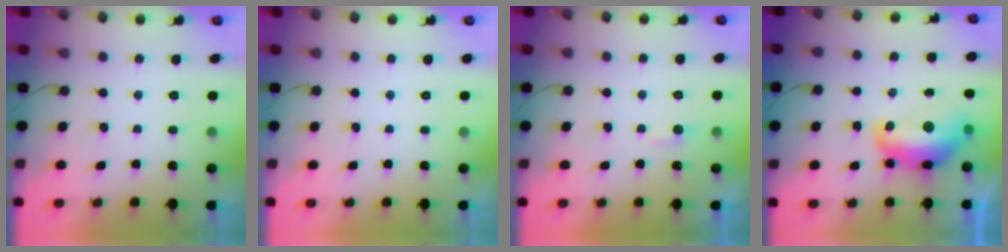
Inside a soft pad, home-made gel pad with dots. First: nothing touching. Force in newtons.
{"total": 0.0}
{"total": 2.7, "press": 2.7, "slide": 0.3}
{"total": 14.1, "press": 14.0, "slide": 1.6}